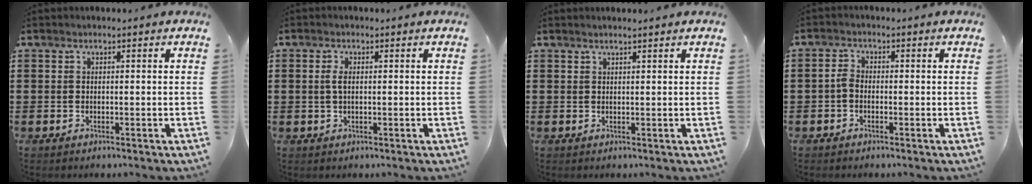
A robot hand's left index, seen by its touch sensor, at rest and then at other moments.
{"total": 1.9, "force": [0.2, 0.8, 1.8], "torque": [-0.038, 0.002, 0.004]}
{"total": 1.0, "force": [0.9, -0.1, 0.5], "torque": [-0.009, -0.003, 0.017]}
{"total": 1.8, "force": [-0.8, 1.1, 1.2], "torque": [-0.040, 0.001, -0.021]}